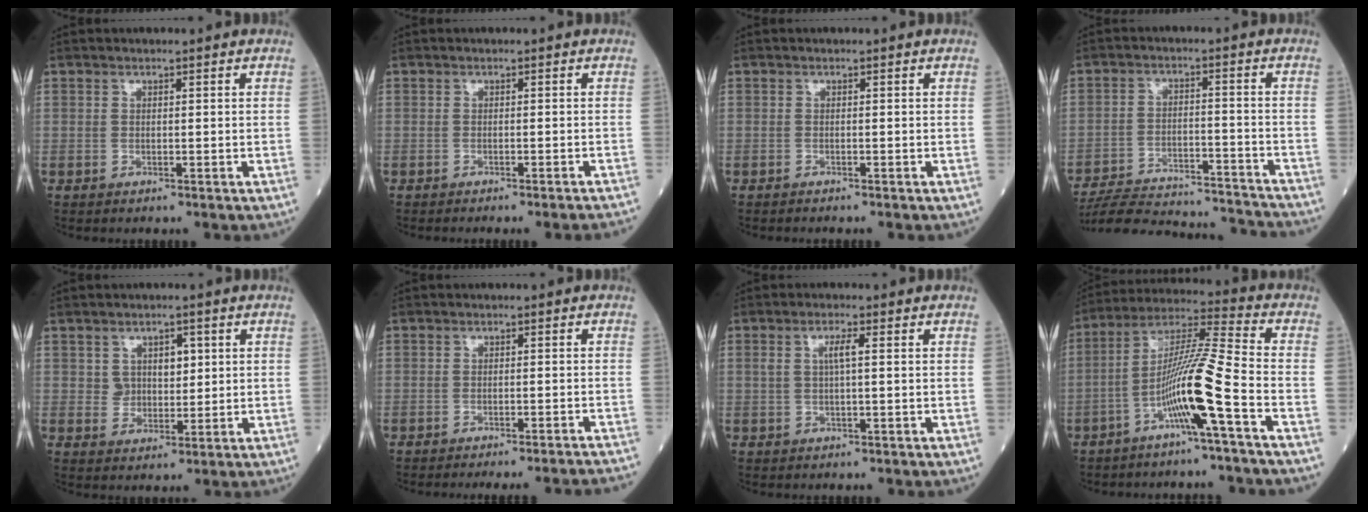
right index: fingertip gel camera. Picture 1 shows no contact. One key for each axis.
{"total": 5.4, "fx": -4.9, "fy": -1.2, "fz": 1.9, "tx": -0.008, "ty": -0.016, "tz": -0.058}
{"total": 0.7, "fx": -0.7, "fy": -0.1, "fz": 0.3, "tx": -0.007, "ty": -0.002, "tz": -0.010}
{"total": 20.9, "fx": -20.1, "fy": 2.4, "fz": 5.4, "tx": -0.106, "ty": -0.010, "tz": -0.283}
{"total": 4.1, "fx": 1.3, "fy": 3.1, "fz": 2.4, "tx": -0.030, "ty": 0.005, "tz": 0.024}
{"total": 12.6, "fx": -12.1, "fy": -1.1, "fz": 3.6, "tx": -0.024, "ty": -0.019, "tz": -0.137}
{"total": 2.3, "fx": 0.4, "fy": 0.2, "fz": 2.3, "tx": -0.047, "ty": 0.004, "tz": 0.008}
{"total": 11.5, "fx": -4.7, "fy": -1.4, "fz": 10.4, "tx": -0.199, "ty": 0.009, "tz": -0.093}